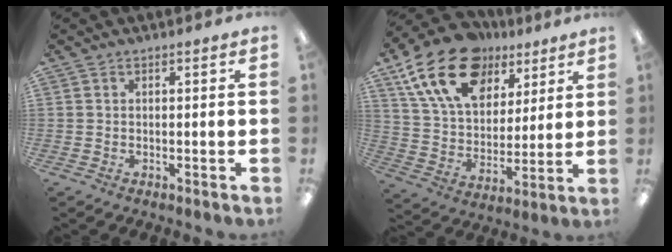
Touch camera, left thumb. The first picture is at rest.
{"total": 21.1, "force": [12.2, 13.0, 11.3], "torque": [-0.206, -0.044, 0.225]}